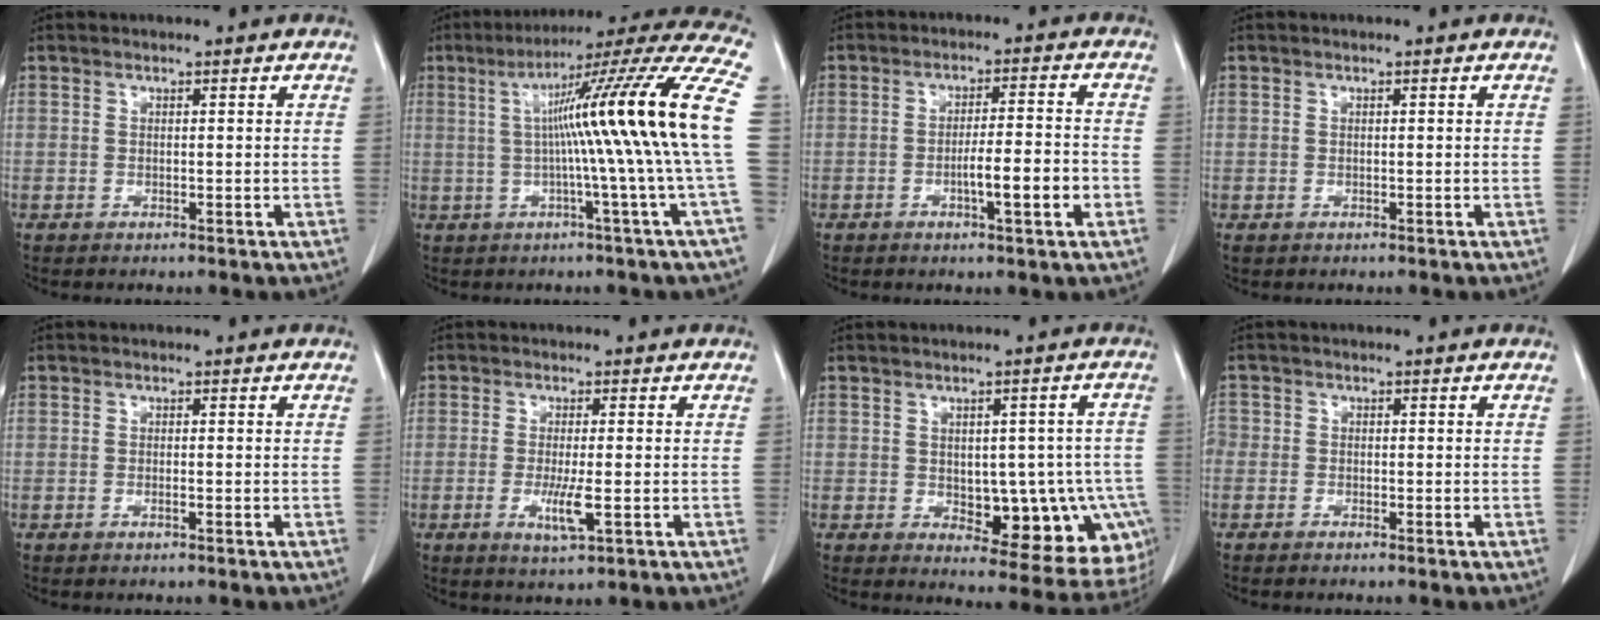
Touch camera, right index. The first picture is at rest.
{"total": 20.2, "force": [0.9, -2.4, 20.0], "torque": [-0.259, 0.025, -0.003]}
{"total": 6.6, "force": [-2.3, 0.3, 6.2], "torque": [-0.096, 0.003, -0.035]}
{"total": 0.6, "force": [-0.1, 0.6, -0.1], "torque": [0.002, 0.005, -0.001]}
{"total": 0.6, "force": [-0.3, 0.0, 0.6], "torque": [-0.013, 0.000, -0.003]}
{"total": 4.4, "force": [-1.2, 0.4, 4.3], "torque": [-0.083, -0.011, -0.018]}
{"total": 14.2, "force": [-3.5, 7.1, 11.8], "torque": [-0.092, 0.021, -0.025]}
{"total": 2.6, "force": [-1.8, 1.8, 0.7], "torque": [-0.015, 0.001, -0.035]}